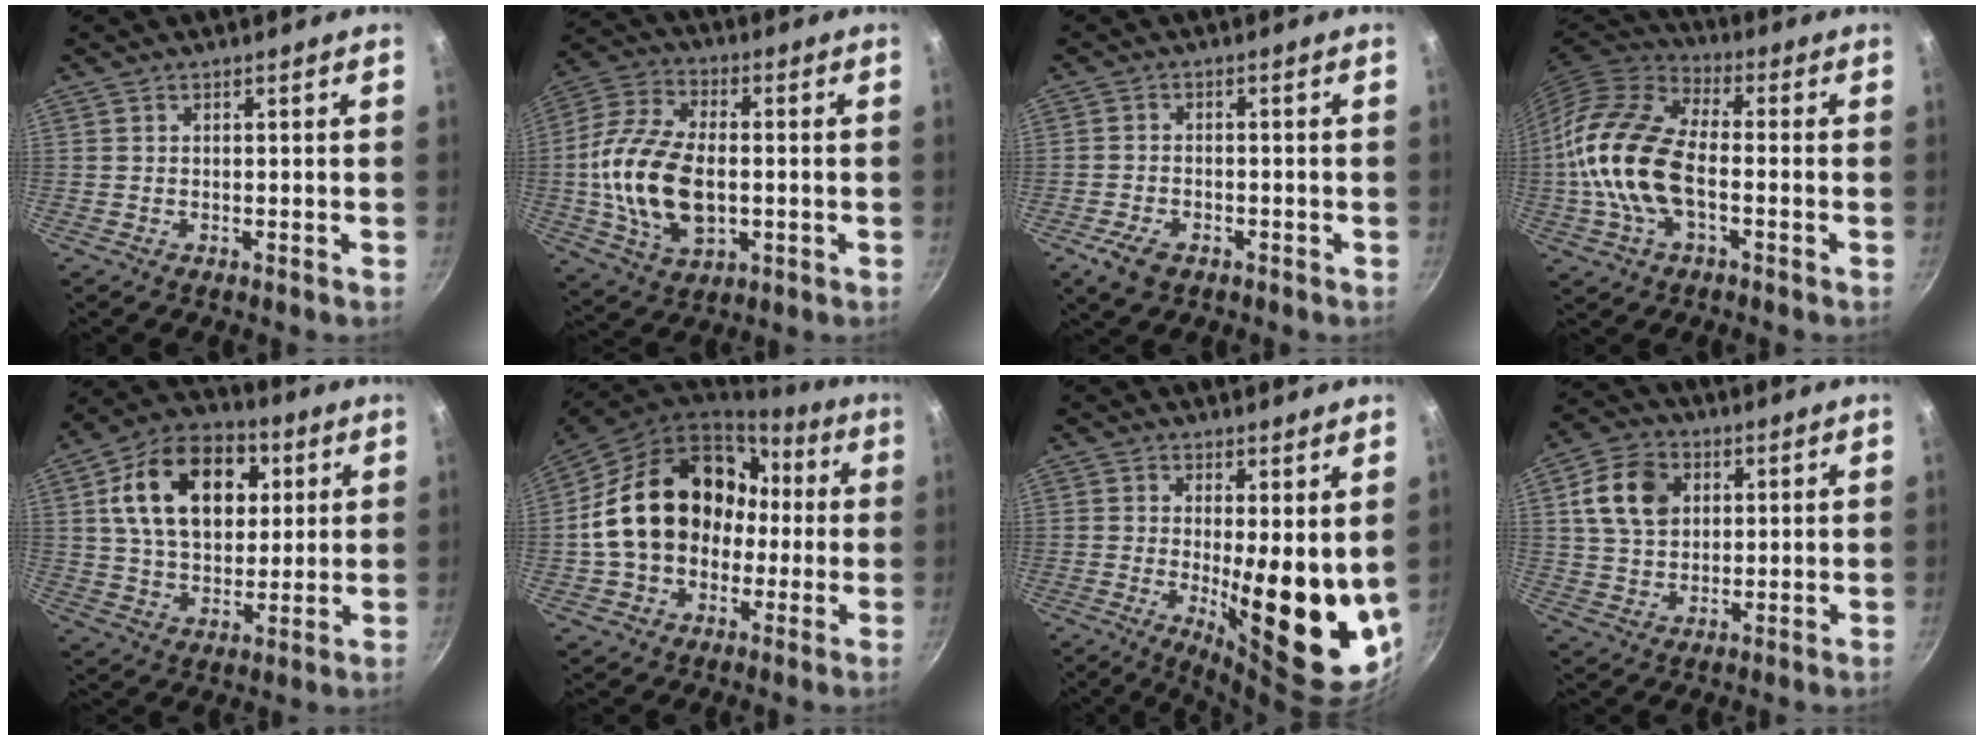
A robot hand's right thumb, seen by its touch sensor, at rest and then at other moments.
{"total": 18.0, "force": [-1.3, 10.7, 14.4], "torque": [-0.268, 0.018, -0.025]}
{"total": 5.4, "force": [-2.9, 3.2, 3.3], "torque": [-0.065, 0.014, -0.049]}
{"total": 17.7, "force": [-2.4, 9.8, 14.5], "torque": [-0.273, 0.032, -0.062]}
{"total": 19.6, "force": [5.6, 13.1, 13.5], "torque": [-0.192, 0.005, 0.085]}
{"total": 23.0, "force": [1.0, 17.5, 14.8], "torque": [-0.240, 0.065, 0.025]}
{"total": 15.5, "force": [0.9, 5.0, 14.6], "torque": [-0.168, -0.043, 0.025]}
{"total": 10.7, "force": [3.1, 8.0, 6.4], "torque": [-0.100, 0.006, 0.050]}